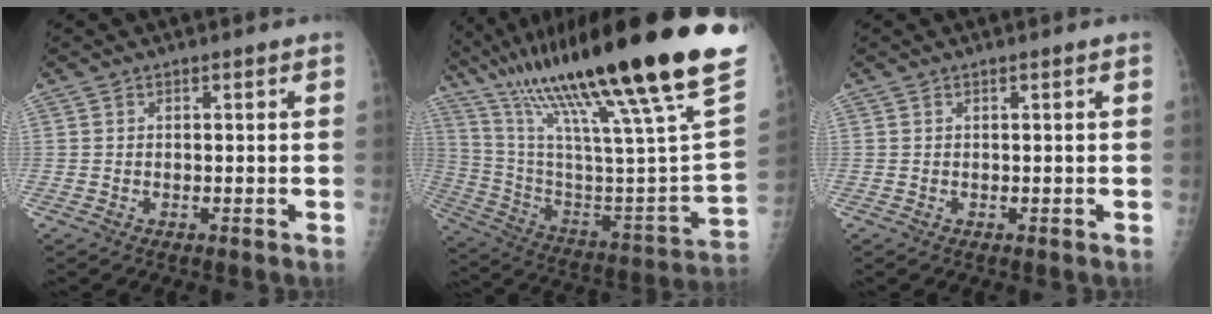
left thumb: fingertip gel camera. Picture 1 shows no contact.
{"total": 41.5, "force": [27.5, 5.3, 30.6], "torque": [-0.407, -0.091, 0.438]}
{"total": 0.0}